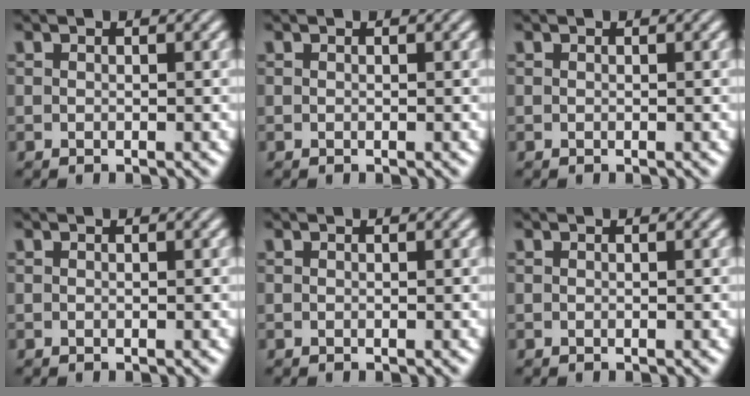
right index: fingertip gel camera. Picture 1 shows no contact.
{"total": 0.0}
{"total": 0.0}
{"total": 0.0}
{"total": 0.0}
{"total": 0.0}